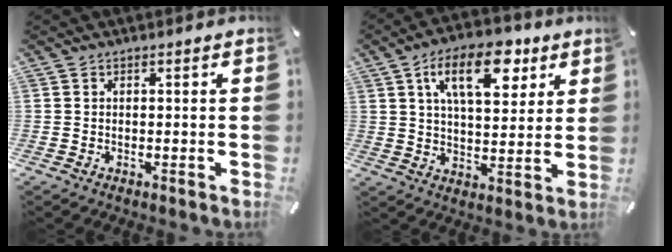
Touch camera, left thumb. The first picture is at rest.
{"total": 15.2, "force": [7.5, 7.7, 10.7], "torque": [-0.158, -0.016, 0.125]}